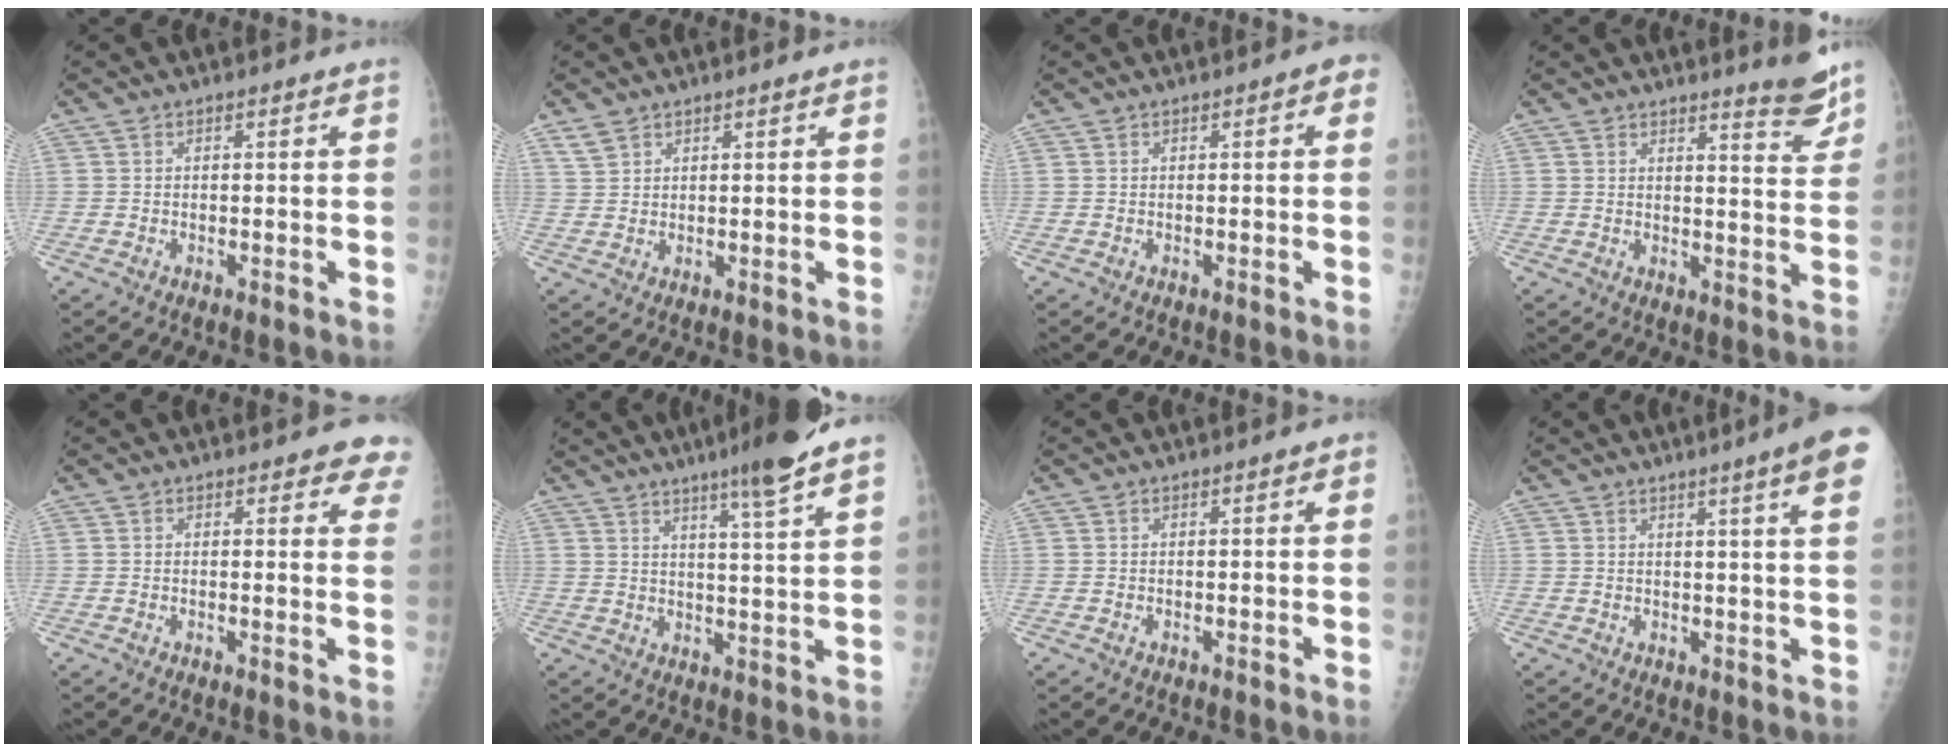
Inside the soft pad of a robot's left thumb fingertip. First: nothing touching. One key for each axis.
{"total": 2.3, "fx": 1.9, "fy": 1.2, "fz": 0.7, "tx": -0.007, "ty": -0.006, "tz": 0.039}
{"total": 1.9, "fx": 0.3, "fy": 0.8, "fz": 1.7, "tx": -0.014, "ty": 0.009, "tz": -0.003}
{"total": 5.8, "fx": 5.1, "fy": 0.6, "fz": 2.8, "tx": -0.025, "ty": -0.049, "tz": 0.061}
{"total": 5.4, "fx": 4.2, "fy": 2.2, "fz": 2.5, "tx": 0.009, "ty": -0.015, "tz": 0.029}
{"total": 9.6, "fx": 6.6, "fy": -0.3, "fz": 6.9, "tx": -0.100, "ty": -0.033, "tz": 0.099}
{"total": 0.5, "fx": 0.0, "fy": 0.3, "fz": 0.5, "tx": 0.000, "ty": 0.004, "tz": -0.002}
{"total": 9.2, "fx": 5.0, "fy": -0.1, "fz": 7.8, "tx": -0.093, "ty": -0.011, "tz": 0.049}